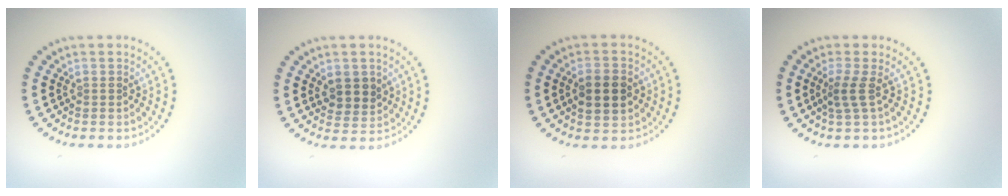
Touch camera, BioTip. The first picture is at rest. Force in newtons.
{"total": 2.6, "press": 2.4, "slide": 0.9}
{"total": 3.7, "press": 3.7, "slide": 0.1}
{"total": 1.9, "press": 1.2, "slide": 1.5}